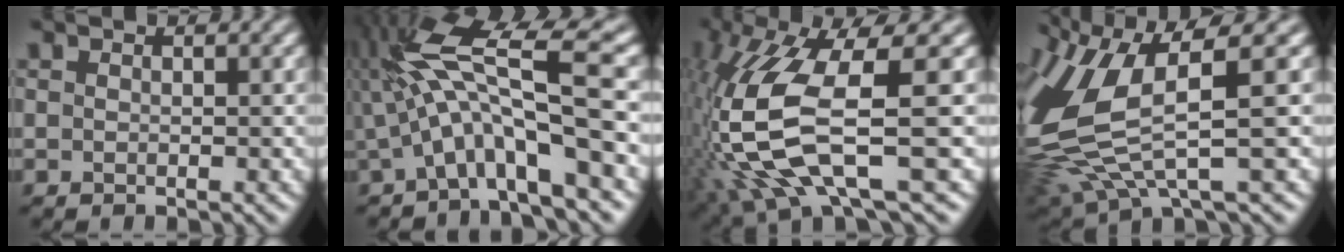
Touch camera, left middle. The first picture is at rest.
{"total": 9.0, "force": [1.1, 1.7, 8.8], "torque": [-0.148, 0.017, 0.008]}
{"total": 11.0, "force": [-1.2, 3.2, 10.5], "torque": [-0.234, -0.010, -0.024]}
{"total": 8.9, "force": [0.7, 3.0, 8.3], "torque": [-0.217, -0.018, 0.017]}